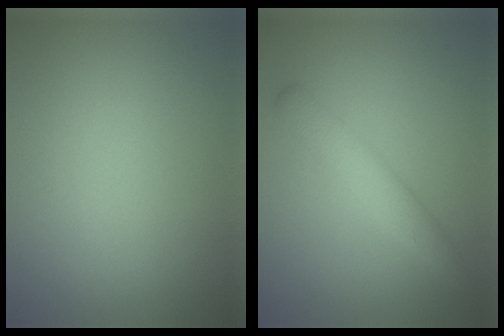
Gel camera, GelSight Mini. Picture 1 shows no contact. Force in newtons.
{"total": 2.8, "press": 2.7, "slide": 0.1}